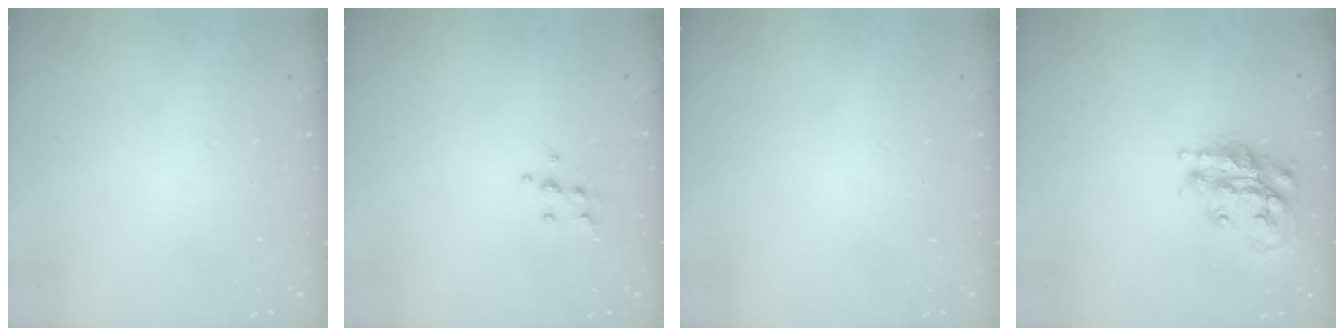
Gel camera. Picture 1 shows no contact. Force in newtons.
{"total": 5.4, "press": 5.3, "slide": 1.1}
{"total": 0.0}
{"total": 17.6, "press": 17.5, "slide": 1.4}